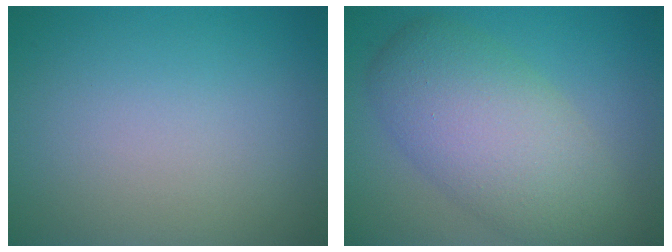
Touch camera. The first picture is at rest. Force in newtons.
{"total": 7.9, "press": 7.8, "slide": 0.5}